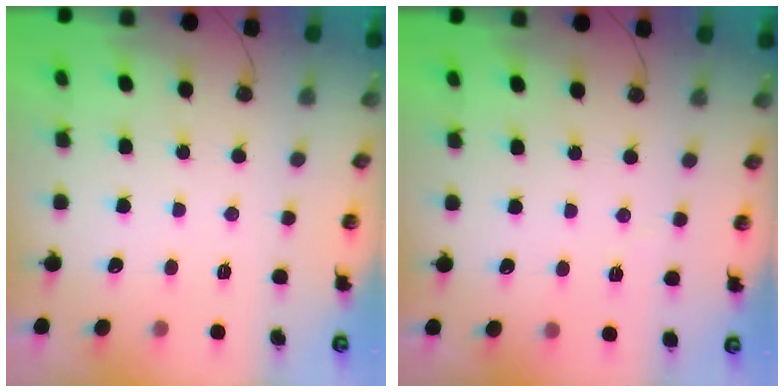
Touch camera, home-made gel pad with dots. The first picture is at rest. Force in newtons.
{"total": 1.8, "press": 1.7, "slide": 0.6}